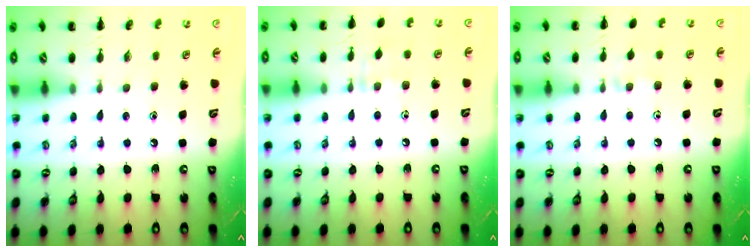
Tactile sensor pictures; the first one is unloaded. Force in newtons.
{"total": 6.2, "press": 5.9, "slide": 2.0}
{"total": 2.9, "press": 2.7, "slide": 1.1}